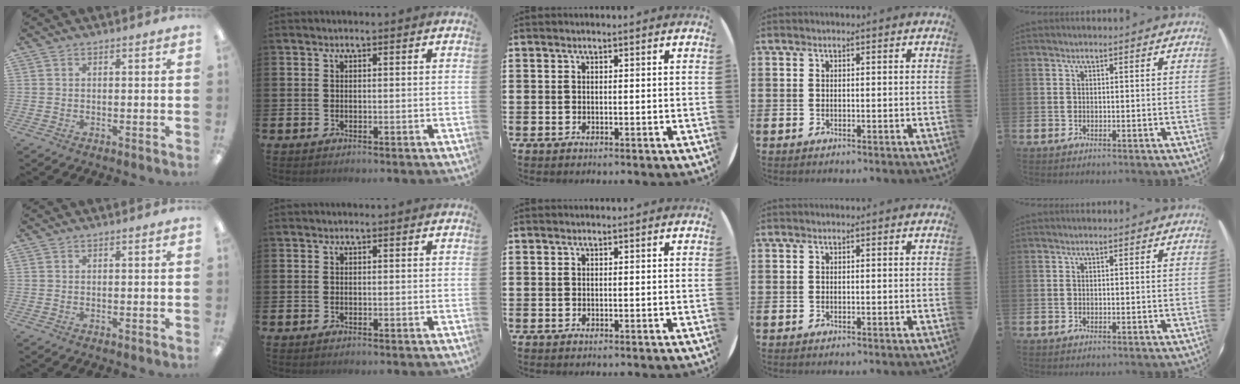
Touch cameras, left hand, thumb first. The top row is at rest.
{}